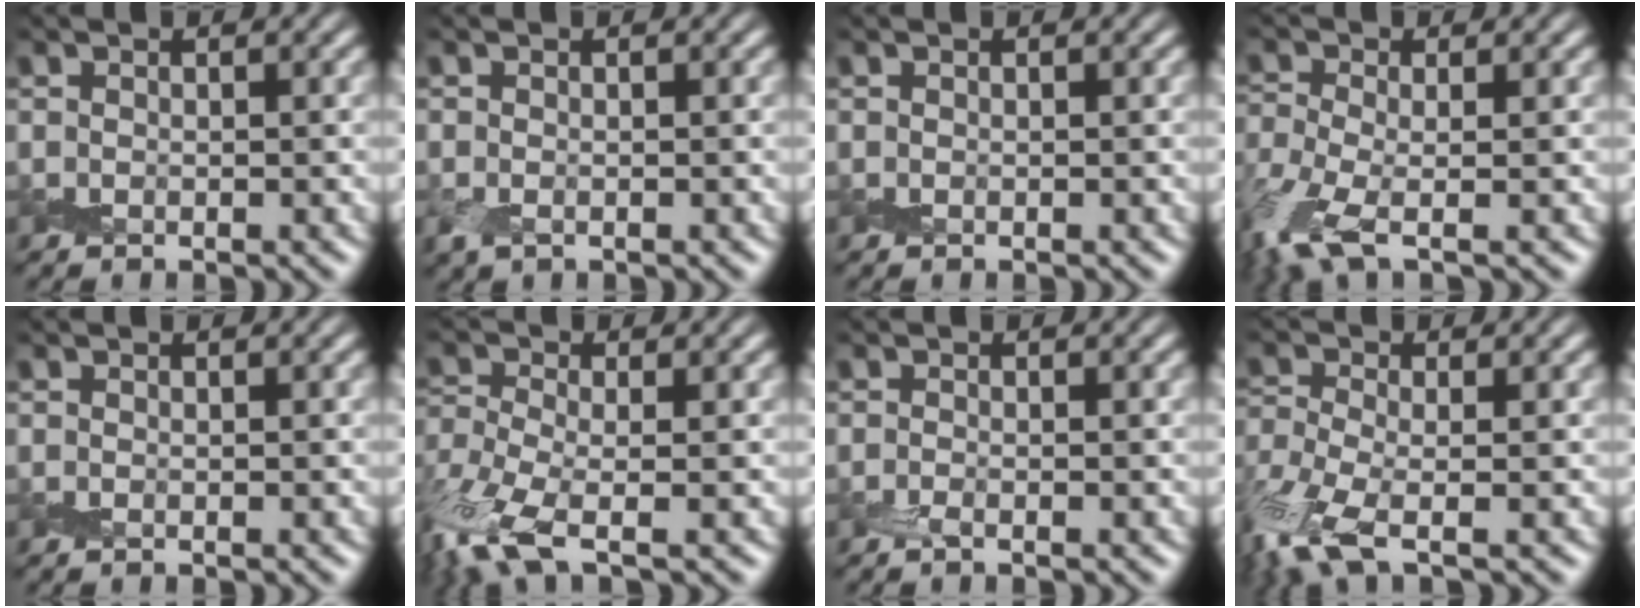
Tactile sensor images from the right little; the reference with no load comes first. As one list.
[{"total": 1.1, "force": [-0.6, 0.6, 0.7], "torque": [-0.022, -0.009, -0.011]}, {"total": 0.0}, {"total": 5.9, "force": [-3.1, 2.2, 4.5], "torque": [-0.116, -0.019, -0.074]}, {"total": 0.0}, {"total": 7.8, "force": [-4.4, 2.7, 5.9], "torque": [-0.142, -0.021, -0.097]}, {"total": 0.7, "force": [-0.6, 0.1, 0.3], "torque": [-0.011, -0.004, -0.014]}, {"total": 6.9, "force": [-4.0, 2.5, 5.1], "torque": [-0.125, -0.021, -0.089]}]